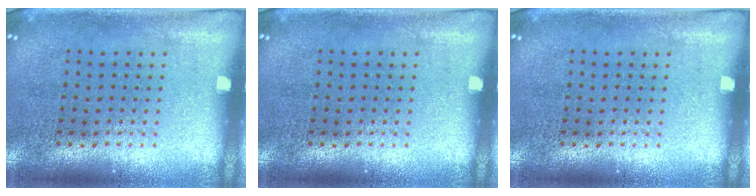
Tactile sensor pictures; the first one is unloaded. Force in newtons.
{"total": 0.0}
{"total": 0.0}